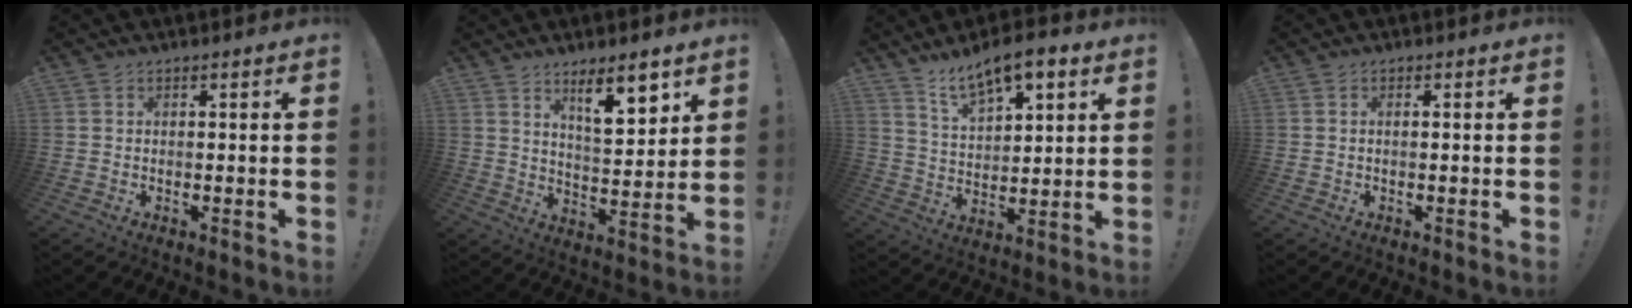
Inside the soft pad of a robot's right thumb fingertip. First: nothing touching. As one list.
[{"total": 11.0, "force": [6.9, 3.0, 8.0], "torque": [-0.104, -0.038, 0.112]}, {"total": 10.9, "force": [7.7, 4.4, 6.4], "torque": [-0.108, -0.043, 0.137]}, {"total": 0.8, "force": [-0.3, 0.0, 0.7], "torque": [-0.015, 0.001, -0.005]}]